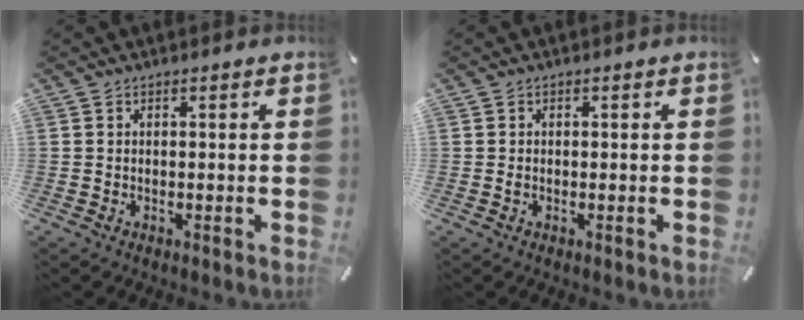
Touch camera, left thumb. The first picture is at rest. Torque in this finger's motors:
{"motor_torque": [-0.02, 0.14, -0.06, -0.04, 0.00]}